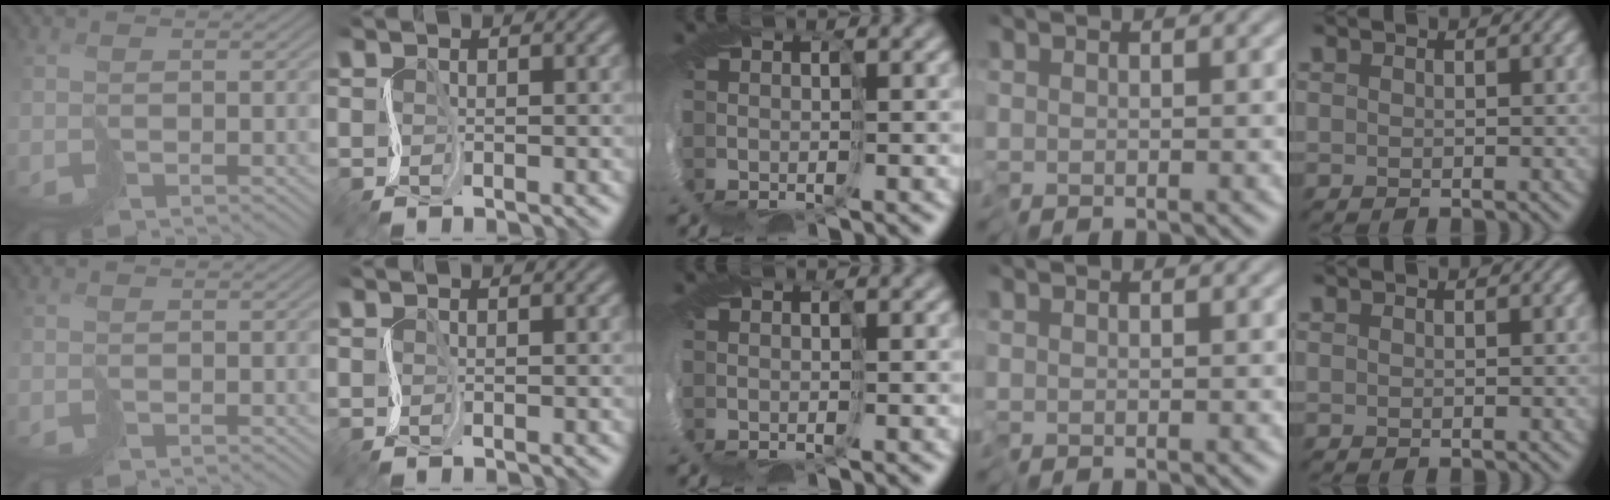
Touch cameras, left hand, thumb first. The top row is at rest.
{}